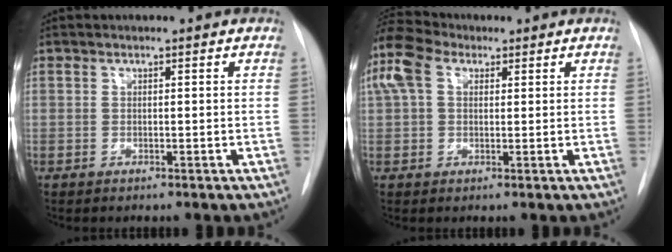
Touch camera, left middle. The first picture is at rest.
{"total": 10.9, "force": [5.0, 6.9, 6.8], "torque": [-0.183, 0.053, 0.094]}